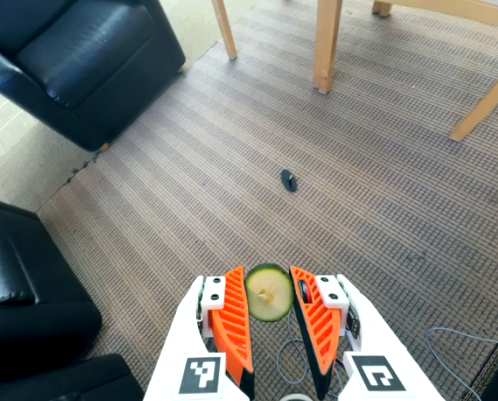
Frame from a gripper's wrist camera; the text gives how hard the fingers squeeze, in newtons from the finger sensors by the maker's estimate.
{"total": 9.1, "left": 9.1, "right": 9.2}